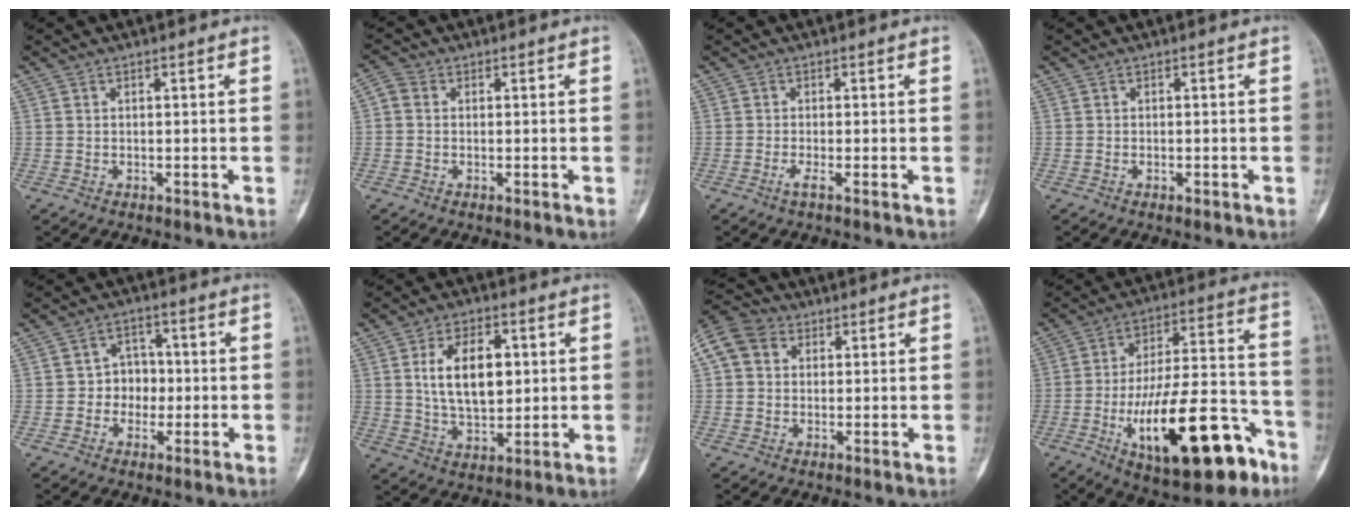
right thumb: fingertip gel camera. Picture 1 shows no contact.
{"total": 2.2, "force": [0.0, 1.8, 1.3], "torque": [-0.023, 0.005, -0.011]}
{"total": 1.3, "force": [-0.6, -0.1, 1.1], "torque": [-0.033, -0.004, -0.018]}
{"total": 0.8, "force": [-0.4, 0.4, 0.6], "torque": [-0.012, 0.003, -0.005]}
{"total": 5.7, "force": [-0.6, 4.9, 2.8], "torque": [0.002, 0.014, -0.021]}
{"total": 12.4, "force": [2.4, 7.2, 9.8], "torque": [-0.143, -0.007, 0.046]}
{"total": 9.7, "force": [2.7, 8.0, 4.8], "torque": [-0.090, 0.025, 0.042]}
{"total": 25.3, "force": [-11.1, 9.5, 20.7], "torque": [-0.316, 0.057, -0.161]}